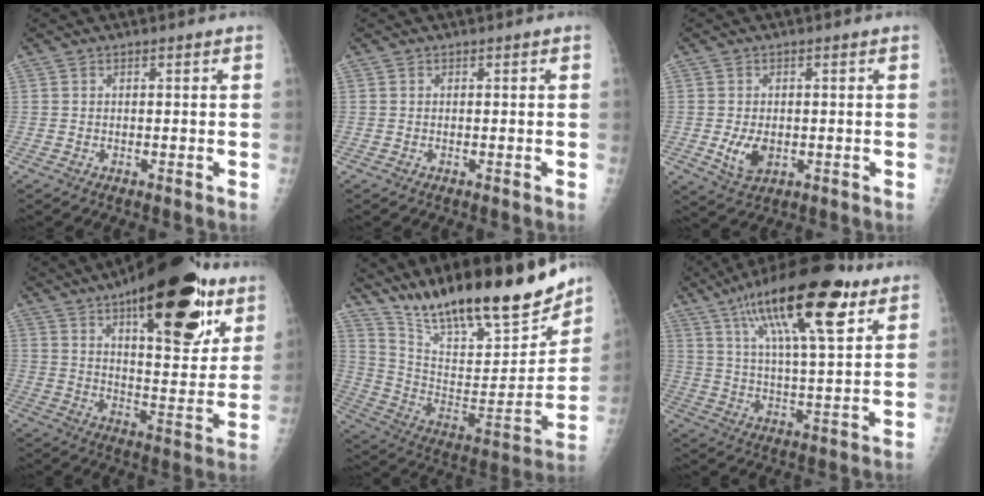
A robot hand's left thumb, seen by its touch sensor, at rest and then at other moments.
{"total": 0.0}
{"total": 5.2, "force": [-0.8, 3.3, 3.9], "torque": [-0.065, -0.008, -0.005]}
{"total": 27.4, "force": [15.2, 10.2, 20.4], "torque": [-0.257, -0.043, 0.226]}
{"total": 27.5, "force": [21.5, 7.3, 15.5], "torque": [-0.228, -0.090, 0.348]}
{"total": 22.2, "force": [11.9, 6.2, 17.7], "torque": [-0.282, -0.023, 0.197]}